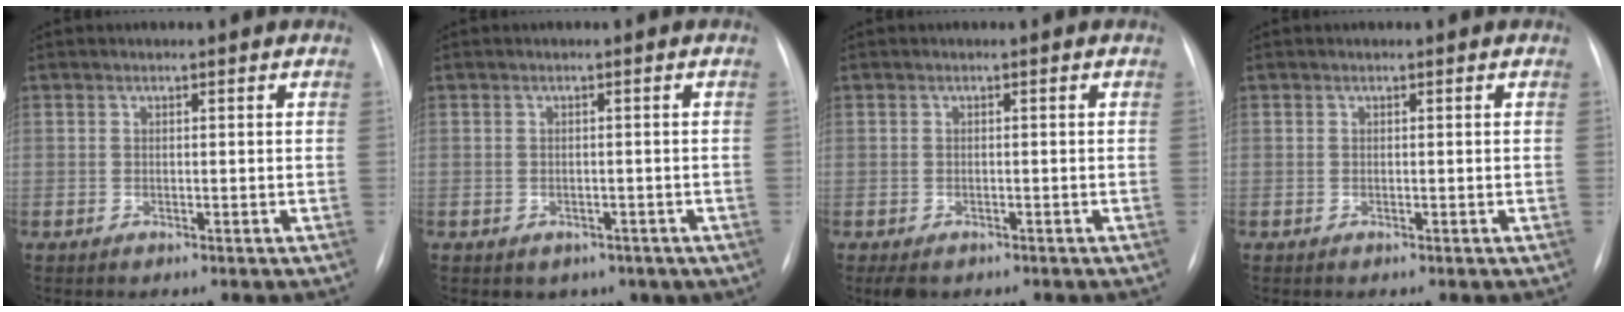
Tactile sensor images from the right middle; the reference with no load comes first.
{"total": 4.7, "force": [-2.6, 3.5, 1.8], "torque": [-0.016, 0.008, -0.021]}
{"total": 2.8, "force": [-1.9, 1.7, 1.2], "torque": [-0.016, -0.003, -0.021]}
{"total": 0.0}